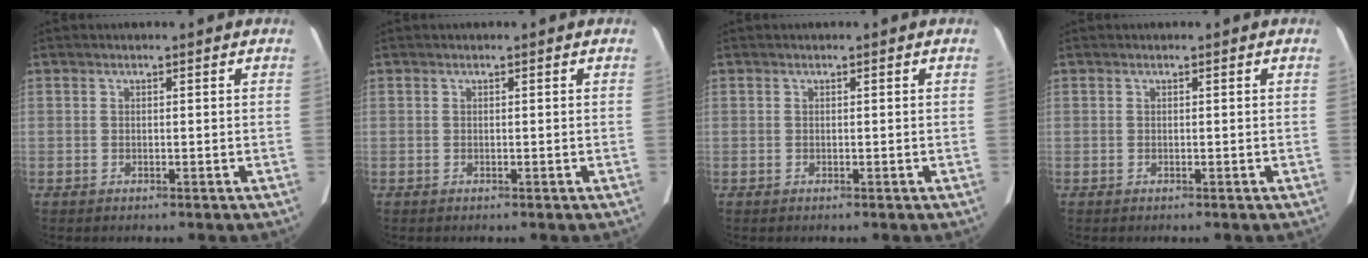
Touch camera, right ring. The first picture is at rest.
{"total": 0.0}
{"total": 0.0}
{"total": 0.0}